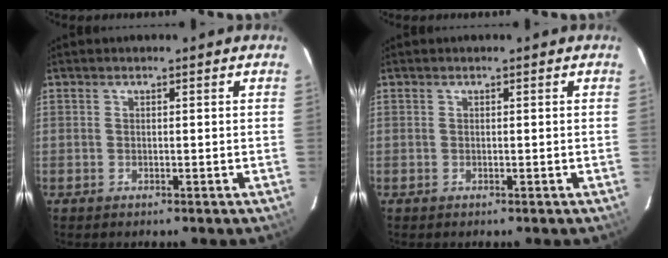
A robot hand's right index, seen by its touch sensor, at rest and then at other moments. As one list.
[{"total": 0.0}]